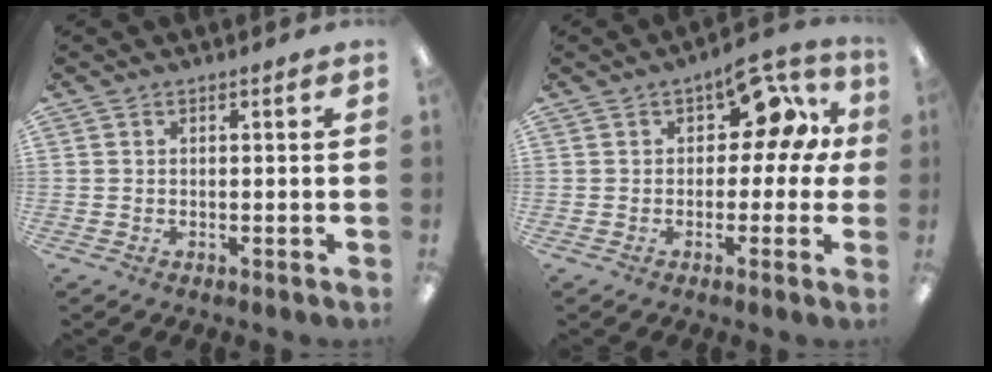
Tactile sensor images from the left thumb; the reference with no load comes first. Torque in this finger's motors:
{"motor_torque": [0.21, 0.16, -0.25, 0.20, 0.01]}